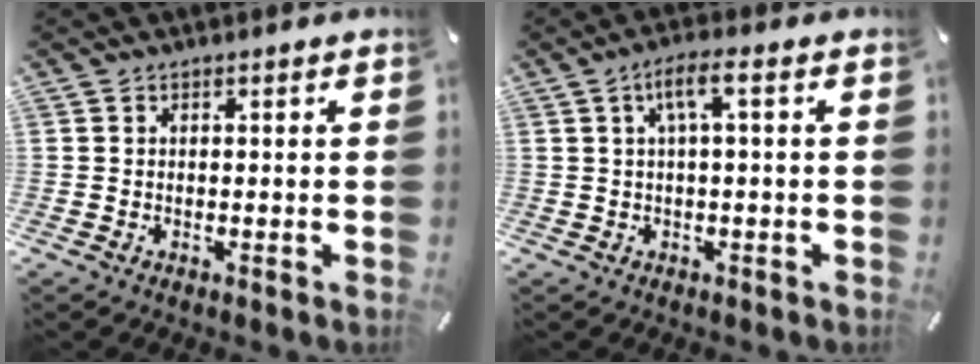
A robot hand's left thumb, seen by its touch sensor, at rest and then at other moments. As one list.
[{"total": 5.1, "force": [0.9, 1.0, 4.9], "torque": [-0.095, 0.006, 0.013]}]